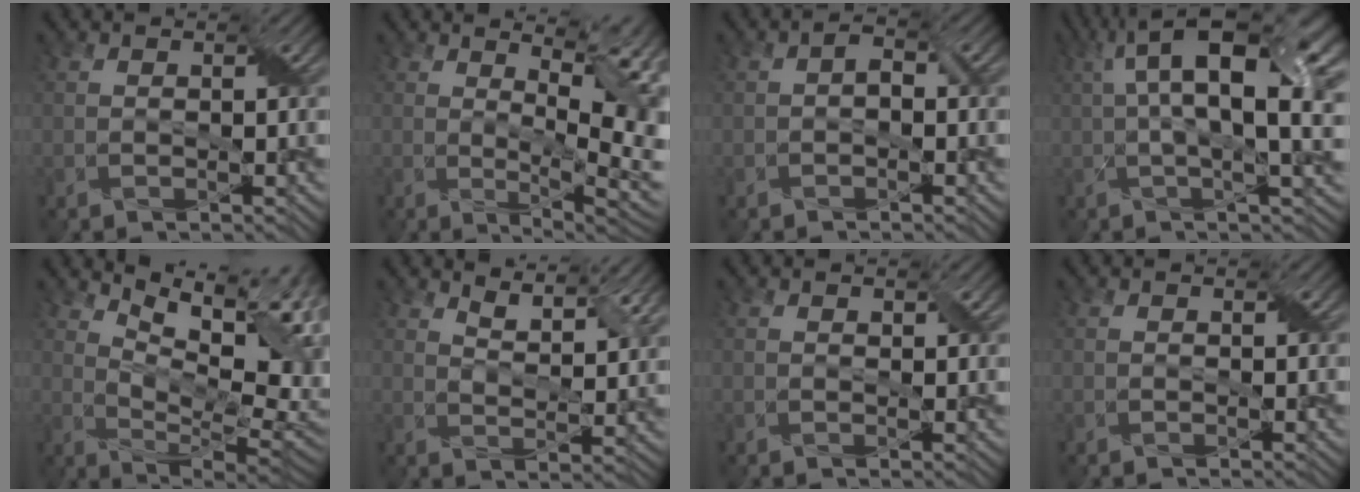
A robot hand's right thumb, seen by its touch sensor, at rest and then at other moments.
{"total": 11.3, "force": [3.0, 3.1, 10.4], "torque": [-0.154, 0.013, 0.050]}
{"total": 1.6, "force": [-0.4, 0.9, 1.2], "torque": [-0.024, 0.006, -0.010]}
{"total": 15.3, "force": [4.3, 4.7, 13.9], "torque": [-0.228, 0.015, 0.073]}
{"total": 15.0, "force": [6.3, 5.8, 12.4], "torque": [-0.194, 0.019, 0.095]}
{"total": 6.0, "force": [4.7, 1.6, 3.3], "torque": [-0.070, -0.004, 0.086]}
{"total": 0.8, "force": [0.6, 0.4, 0.4], "torque": [-0.009, -0.001, 0.012]}
{"total": 0.0}